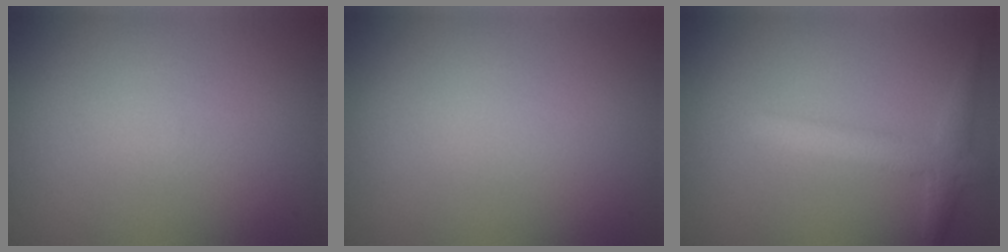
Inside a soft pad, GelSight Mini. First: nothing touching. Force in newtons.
{"total": 0.0}
{"total": 2.8, "press": 2.8, "slide": 0.1}